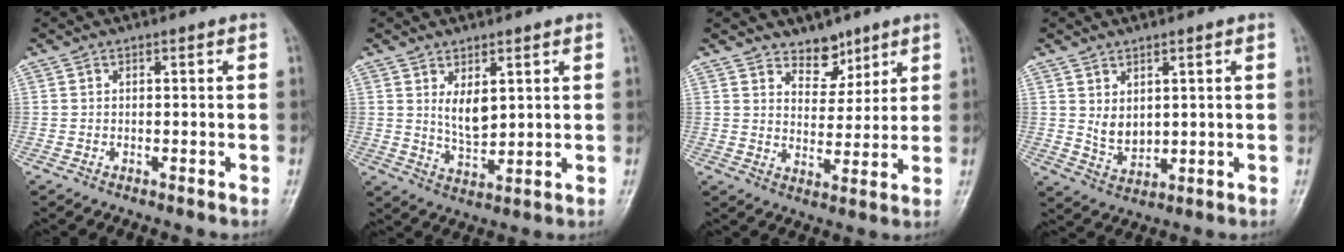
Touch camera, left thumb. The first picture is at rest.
{"total": 5.7, "force": [2.1, 2.8, 4.5], "torque": [-0.067, -0.025, 0.045]}
{"total": 6.0, "force": [4.5, 3.6, 1.8], "torque": [0.005, -0.034, 0.077]}
{"total": 4.9, "force": [1.6, 3.1, 3.3], "torque": [-0.045, -0.021, 0.040]}